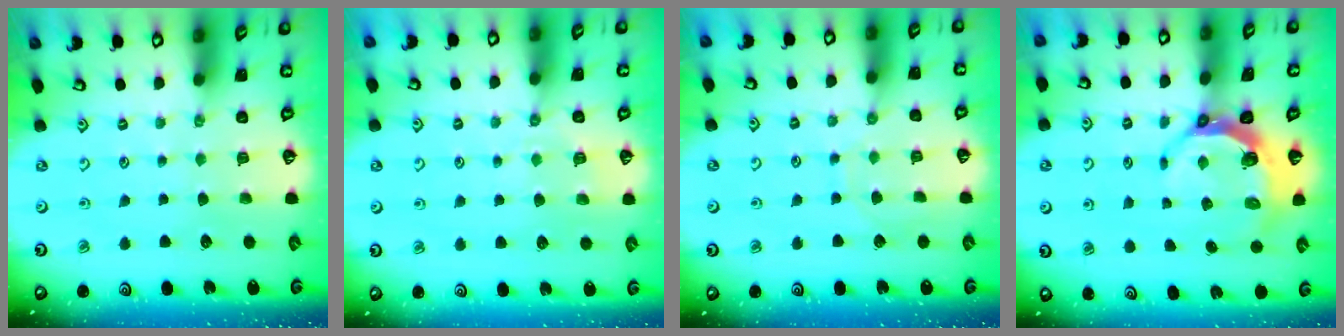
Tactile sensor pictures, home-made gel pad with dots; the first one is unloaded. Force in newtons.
{"total": 3.0, "press": 2.9, "slide": 0.7}
{"total": 4.6, "press": 4.5, "slide": 0.5}
{"total": 6.2, "press": 5.1, "slide": 3.6}